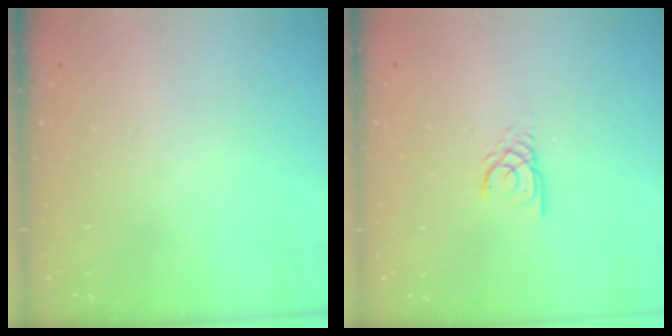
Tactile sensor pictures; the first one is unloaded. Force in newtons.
{"total": 2.9, "press": 2.9, "slide": 0.2}